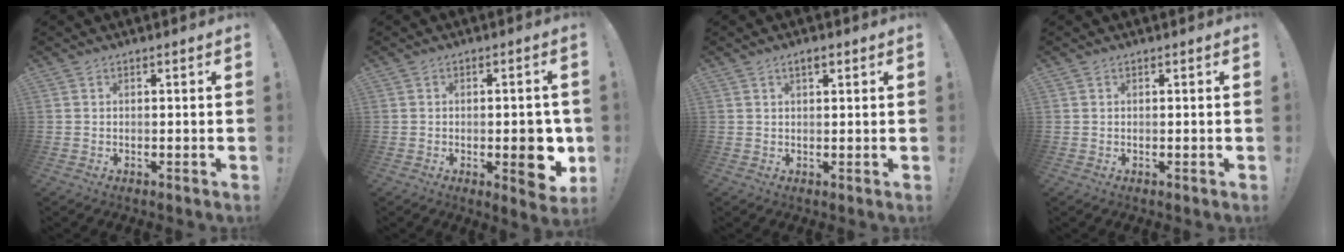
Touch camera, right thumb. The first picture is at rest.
{"total": 8.6, "force": [-1.8, 4.2, 7.3], "torque": [-0.074, 0.003, -0.021]}
{"total": 2.2, "force": [1.2, 0.9, 1.6], "torque": [-0.026, -0.001, 0.020]}
{"total": 0.0}